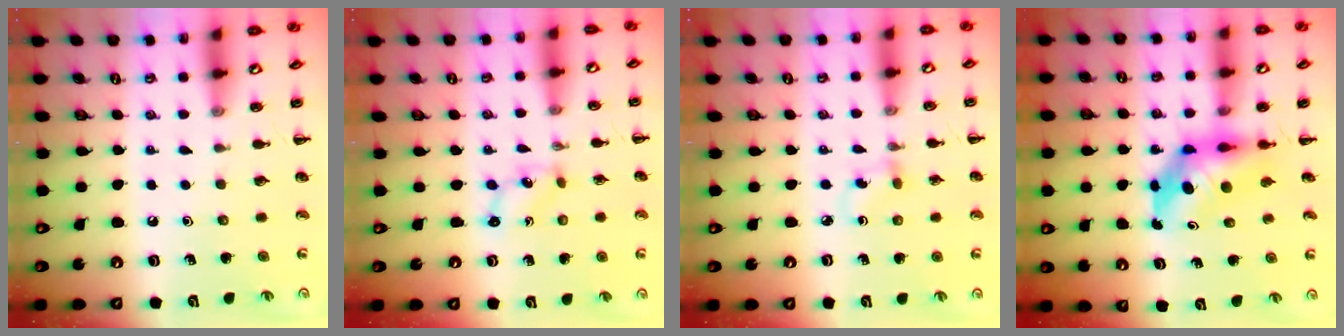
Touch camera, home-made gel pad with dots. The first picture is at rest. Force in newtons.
{"total": 1.3, "press": 1.2, "slide": 0.5}
{"total": 2.3, "press": 2.0, "slide": 1.1}
{"total": 6.0, "press": 5.8, "slide": 1.5}